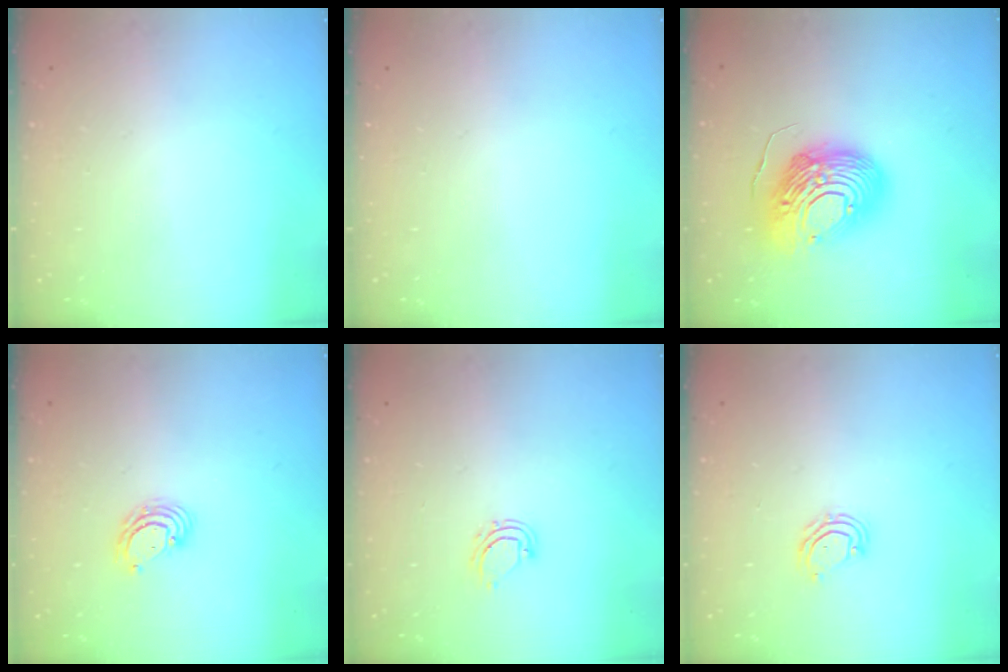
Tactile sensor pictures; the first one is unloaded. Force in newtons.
{"total": 0.0}
{"total": 17.4, "press": 17.3, "slide": 1.6}
{"total": 4.6, "press": 4.6, "slide": 0.2}
{"total": 5.4, "press": 5.4, "slide": 0.4}
{"total": 6.1, "press": 6.1, "slide": 0.5}